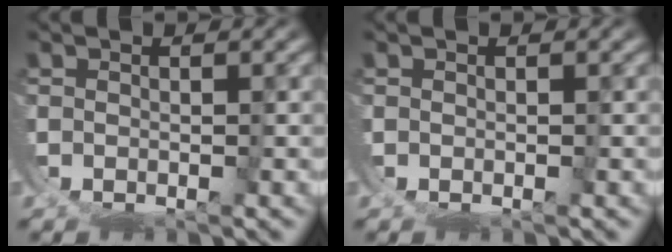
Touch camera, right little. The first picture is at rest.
{"total": 0.0}